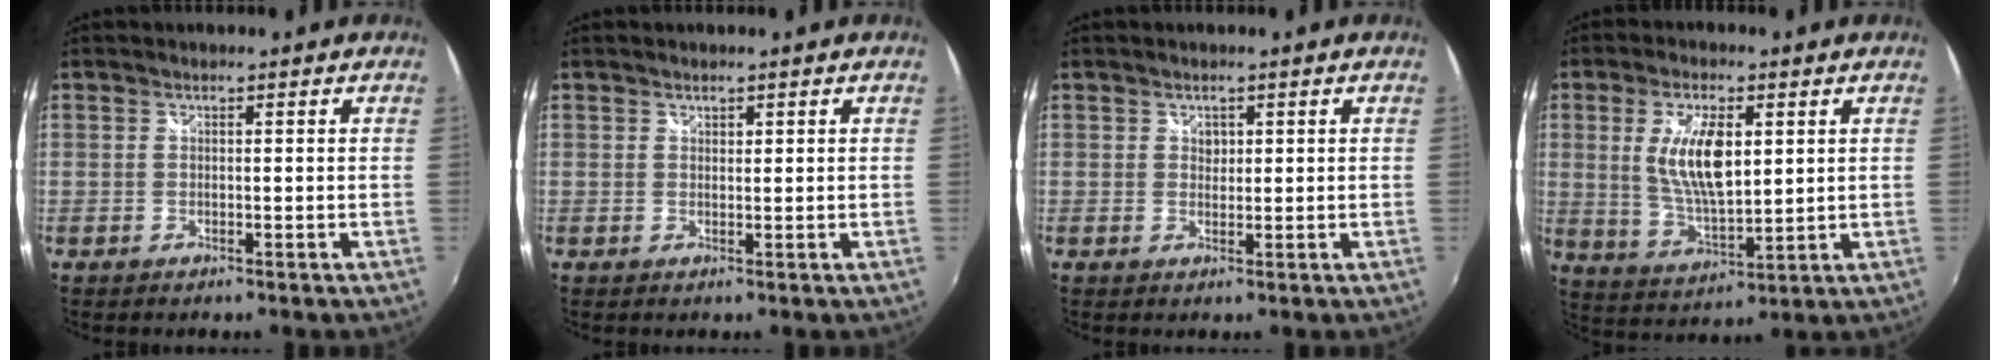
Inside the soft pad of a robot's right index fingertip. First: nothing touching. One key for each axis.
{"total": 0.7, "fx": 0.6, "fy": 0.3, "fz": 0.1, "tx": -0.001, "ty": 0.002, "tz": 0.011}
{"total": 1.2, "fx": 0.6, "fy": 1.0, "fz": 0.3, "tx": -0.001, "ty": 0.004, "tz": 0.009}
{"total": 11.0, "fx": 2.4, "fy": 4.4, "fz": 9.7, "tx": -0.186, "ty": -0.004, "tz": 0.054}